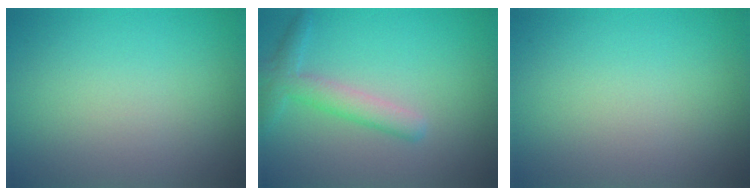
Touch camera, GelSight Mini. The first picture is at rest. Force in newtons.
{"total": 2.9, "press": 2.9, "slide": 0.1}
{"total": 0.0}